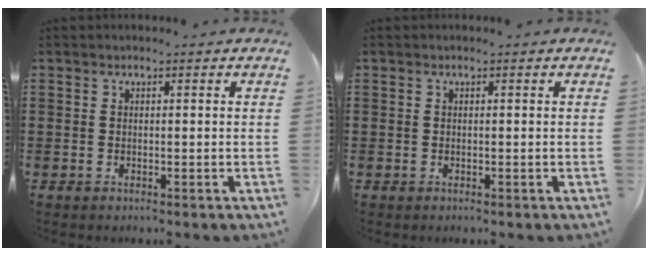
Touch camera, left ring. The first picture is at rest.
{"total": 0.0}